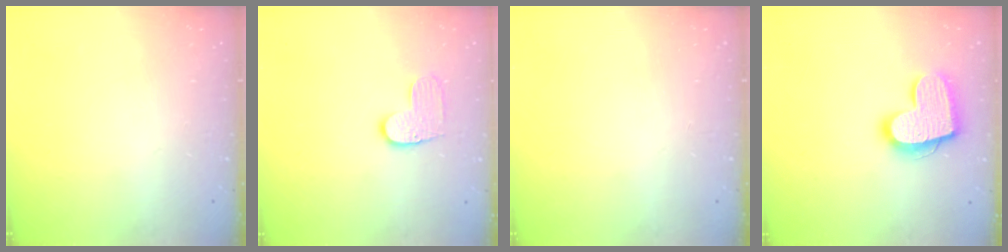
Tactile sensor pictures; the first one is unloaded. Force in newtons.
{"total": 6.1, "press": 6.1, "slide": 0.4}
{"total": 0.0}
{"total": 15.8, "press": 15.8, "slide": 1.0}